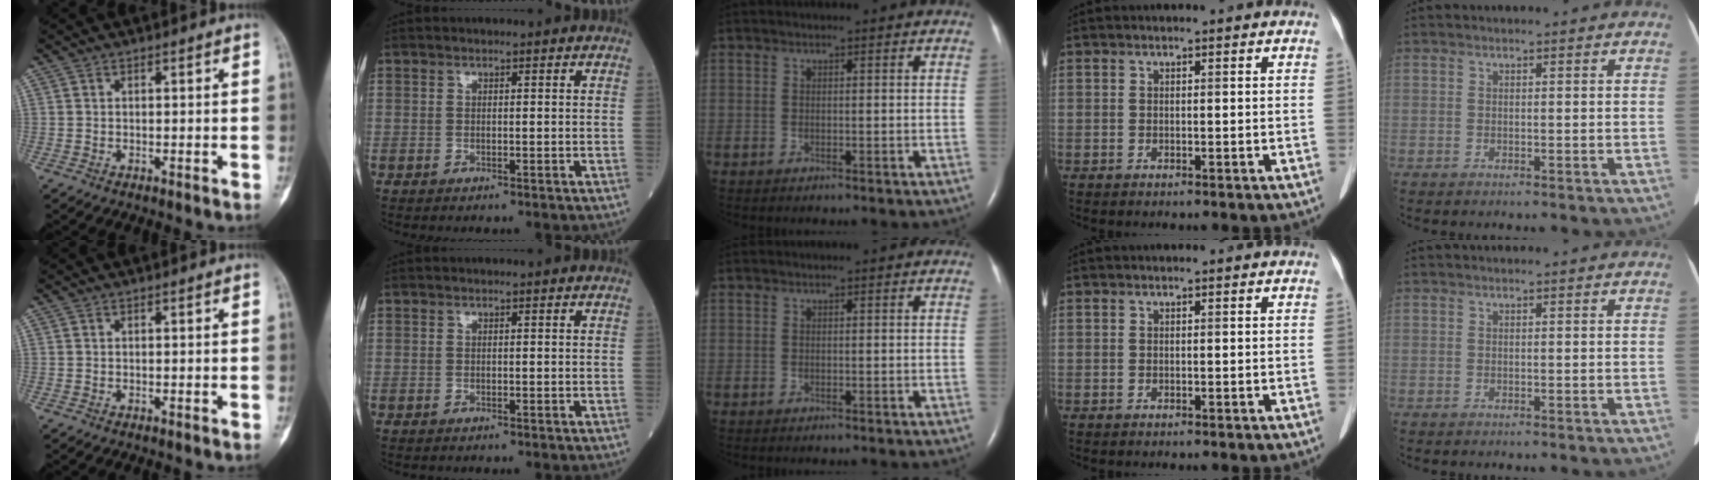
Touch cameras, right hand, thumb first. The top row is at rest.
{}